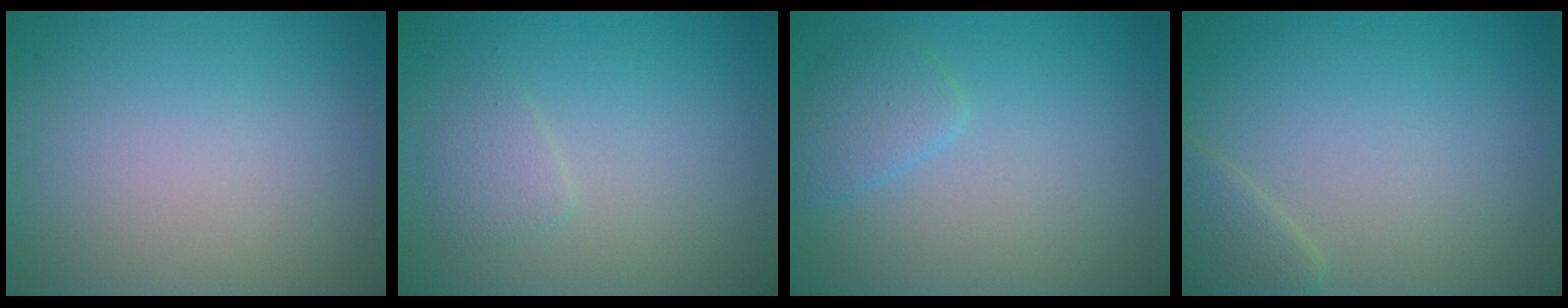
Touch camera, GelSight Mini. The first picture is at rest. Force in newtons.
{"total": 1.3, "press": 1.3, "slide": 0.1}
{"total": 1.8, "press": 1.8, "slide": 0.1}
{"total": 1.5, "press": 1.5, "slide": 0.1}